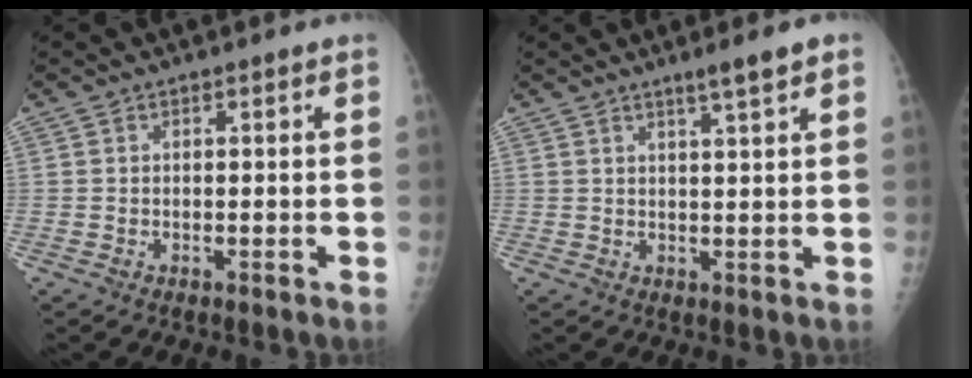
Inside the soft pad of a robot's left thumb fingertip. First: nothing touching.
{"total": 3.7, "force": [2.4, 0.0, 2.9], "torque": [-0.046, -0.011, 0.039]}